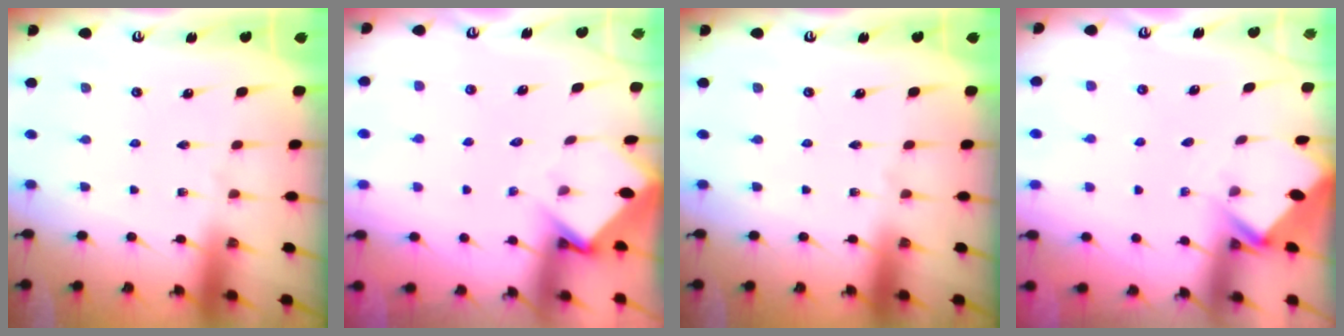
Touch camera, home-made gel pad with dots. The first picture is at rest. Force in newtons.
{"total": 3.5, "press": 3.5, "slide": 0.2}
{"total": 0.0}
{"total": 2.8, "press": 2.8, "slide": 0.2}